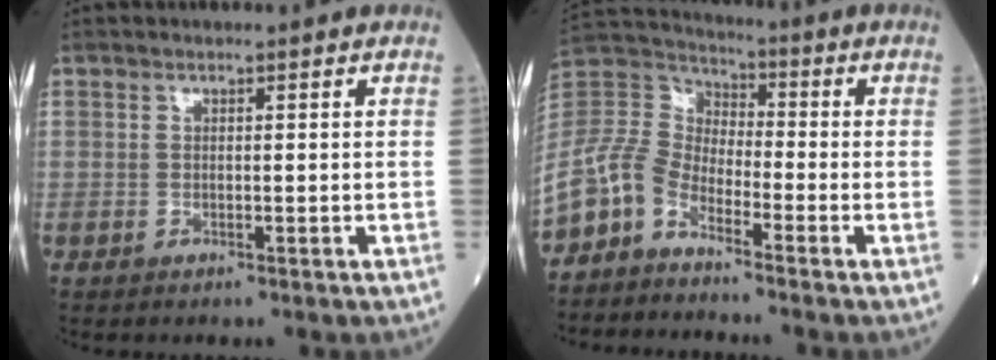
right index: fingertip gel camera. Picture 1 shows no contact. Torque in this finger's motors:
{"motor_torque": [2.07, -0.07, 0.68, 0.18]}